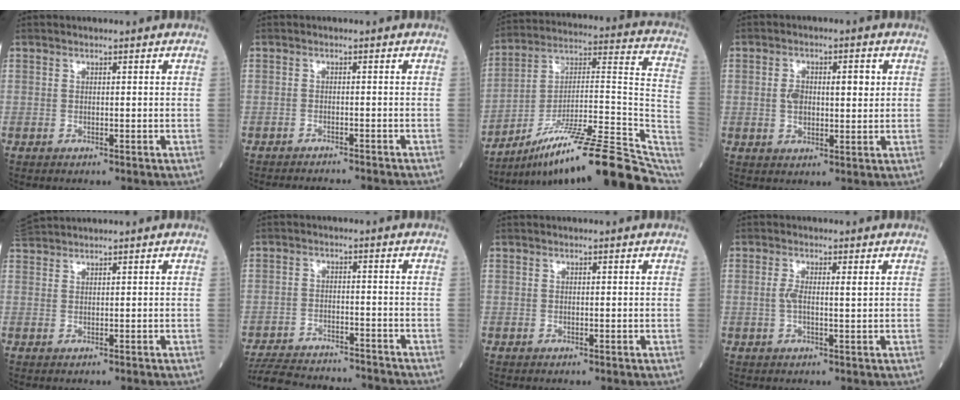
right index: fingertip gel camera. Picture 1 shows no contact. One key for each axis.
{"total": 8.5, "fx": -8.1, "fy": 0.3, "fz": 2.7, "tx": -0.033, "ty": -0.010, "tz": -0.115}
{"total": 23.4, "fx": -17.2, "fy": 2.3, "fz": 15.7, "tx": -0.170, "ty": 0.039, "tz": -0.273}
{"total": 5.3, "fx": 0.9, "fy": 1.9, "fz": 4.8, "tx": -0.094, "ty": 0.012, "tz": 0.014}
{"total": 2.1, "fx": 2.0, "fy": -0.5, "fz": 0.4, "tx": -0.011, "ty": 0.026, "tz": 0.043}
{"total": 15.2, "fx": -14.4, "fy": 2.8, "fz": 4.1, "tx": -0.084, "ty": 0.000, "tz": -0.207}
{"total": 0.0}
{"total": 2.7, "fx": 0.5, "fy": 0.4, "fz": 2.6, "tx": -0.056, "ty": 0.006, "tz": 0.008}